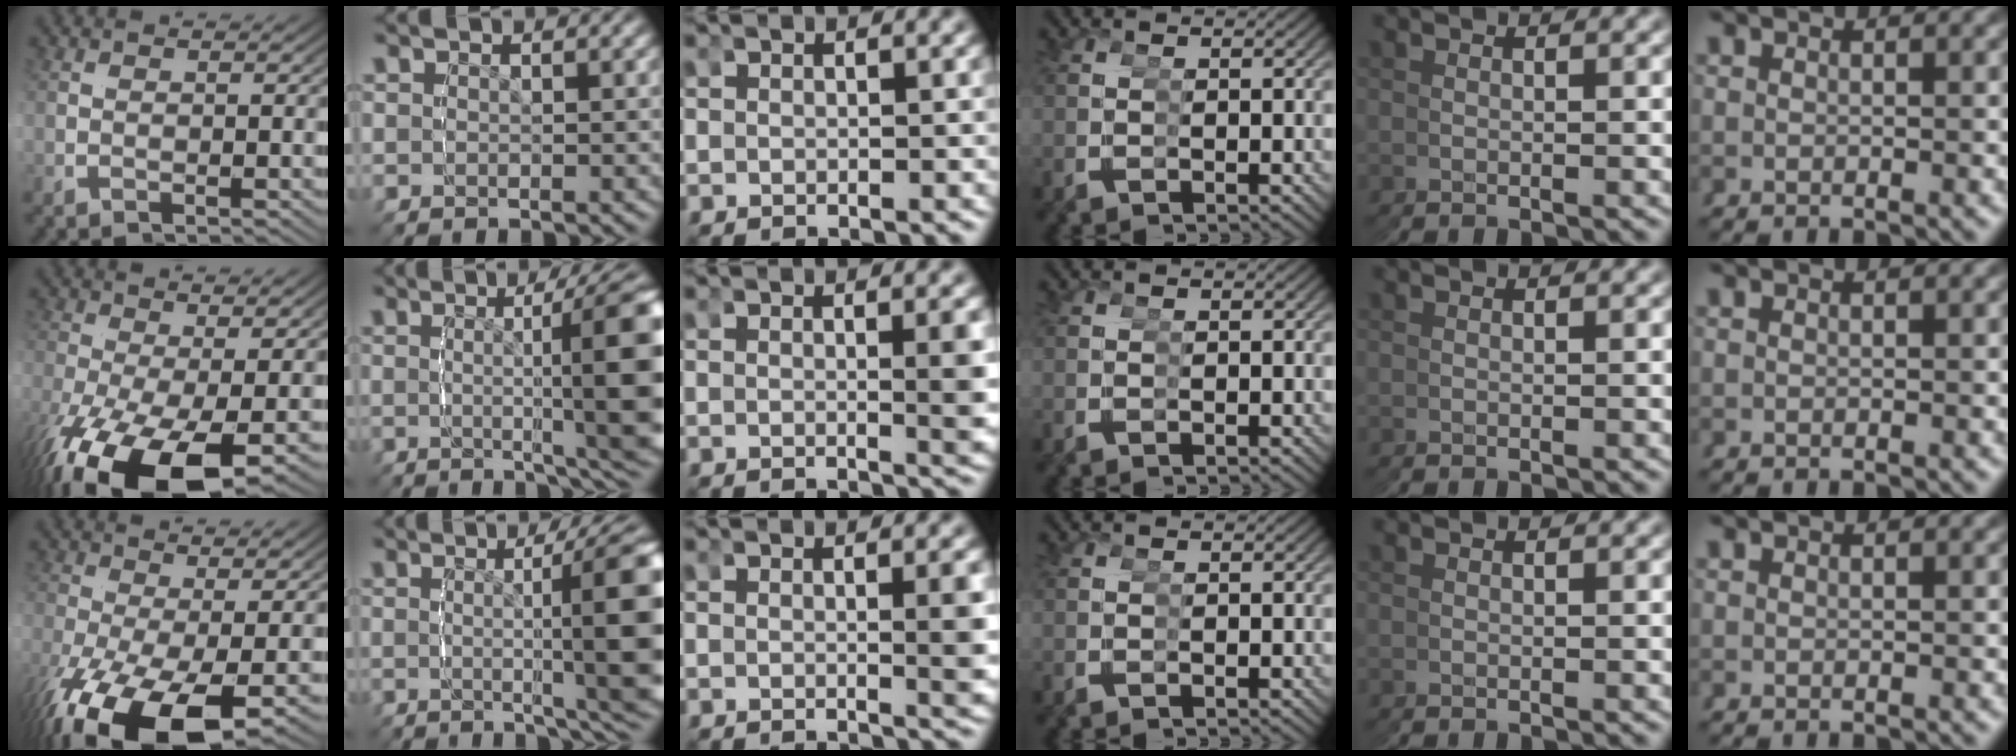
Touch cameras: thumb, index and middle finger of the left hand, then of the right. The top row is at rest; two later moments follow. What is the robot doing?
{"motion": "grasp_and_lifting", "object": "legos"}